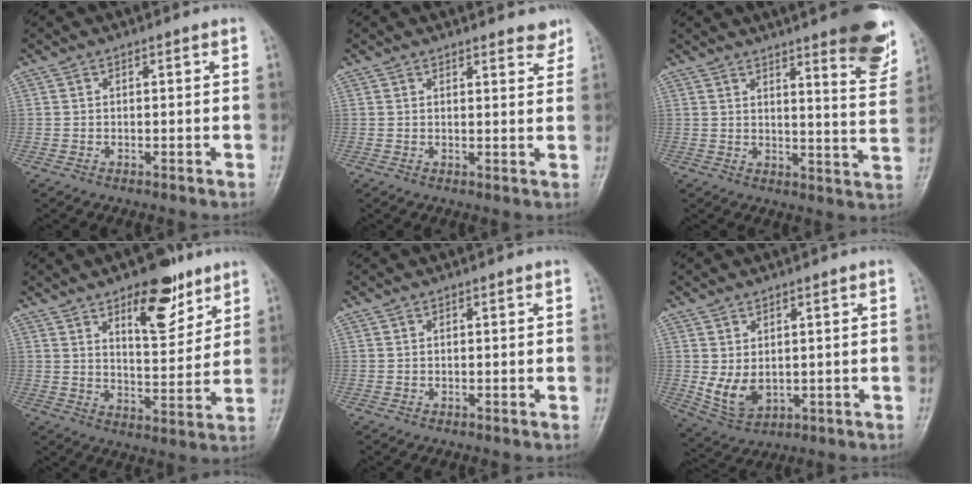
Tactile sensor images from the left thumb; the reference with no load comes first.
{"total": 3.5, "force": [3.0, 1.0, 1.3], "torque": [0.000, -0.019, 0.031]}
{"total": 14.5, "force": [9.0, 2.8, 11.0], "torque": [-0.112, -0.054, 0.113]}
{"total": 12.5, "force": [7.4, 5.3, 8.5], "torque": [-0.092, -0.045, 0.114]}
{"total": 0.0}
{"total": 6.1, "force": [0.4, 4.1, 4.4], "torque": [-0.070, -0.015, 0.027]}